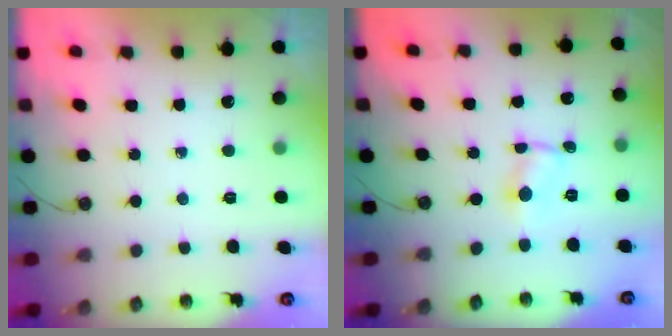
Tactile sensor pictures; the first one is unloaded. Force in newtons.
{"total": 0.9, "press": 0.9, "slide": 0.1}